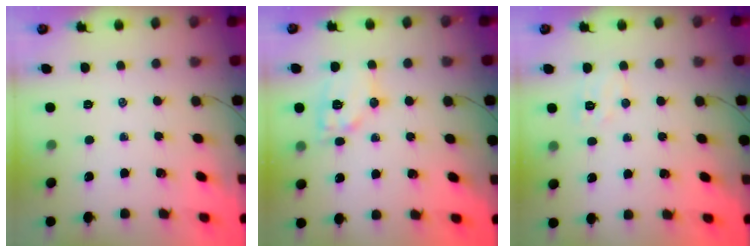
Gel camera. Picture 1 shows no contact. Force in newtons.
{"total": 10.5, "press": 10.5, "slide": 0.6}
{"total": 5.9, "press": 5.8, "slide": 1.2}